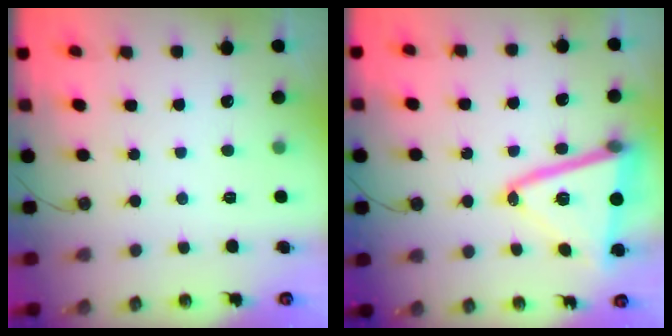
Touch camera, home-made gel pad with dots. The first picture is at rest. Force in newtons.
{"total": 19.1, "press": 18.9, "slide": 2.6}